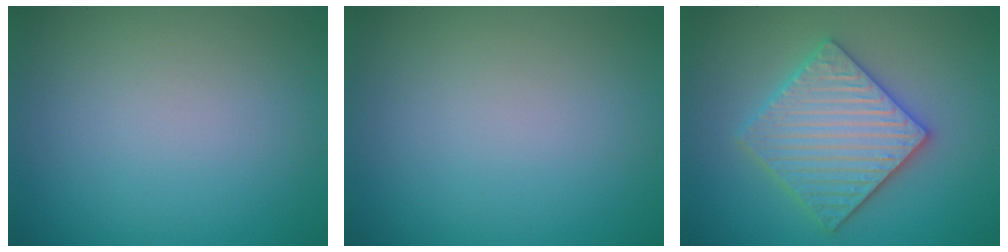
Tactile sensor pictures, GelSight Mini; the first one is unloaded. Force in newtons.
{"total": 0.0}
{"total": 5.8, "press": 5.7, "slide": 1.1}